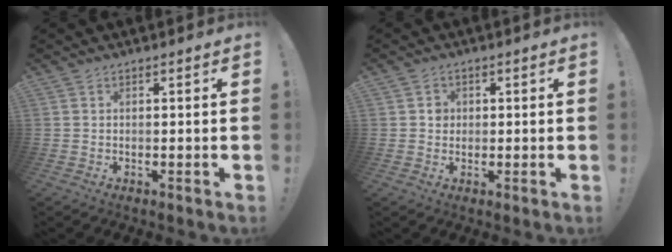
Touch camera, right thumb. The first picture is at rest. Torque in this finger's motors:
{"motor_torque": [0.01, 0.19, 0.06, -0.13, 0.00]}